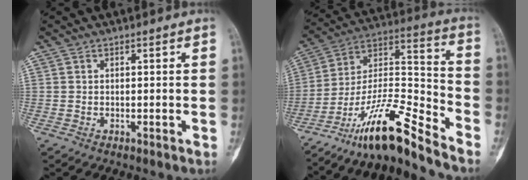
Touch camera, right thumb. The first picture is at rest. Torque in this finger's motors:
{"motor_torque": [0.25, -0.09, 1.31, -1.44, 0.30]}